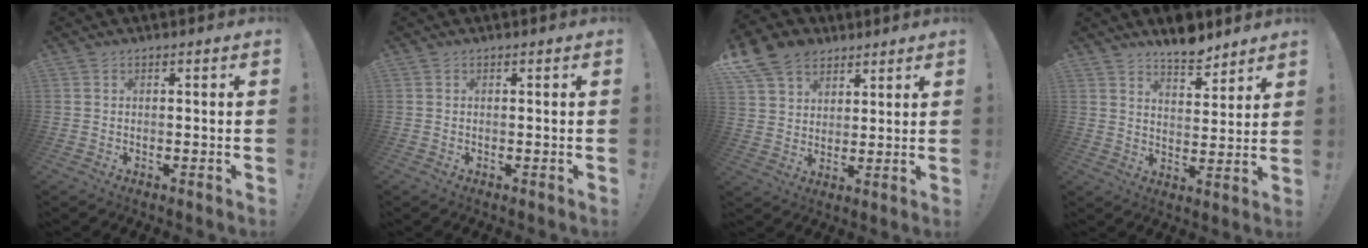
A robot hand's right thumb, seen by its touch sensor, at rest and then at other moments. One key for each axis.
{"total": 0.0}
{"total": 11.7, "fx": 7.3, "fy": 8.3, "fz": 4.0, "tx": -0.068, "ty": -0.046, "tz": 0.146}
{"total": 8.1, "fx": 7.1, "fy": 2.4, "fz": 3.1, "tx": -0.035, "ty": -0.054, "tz": 0.127}